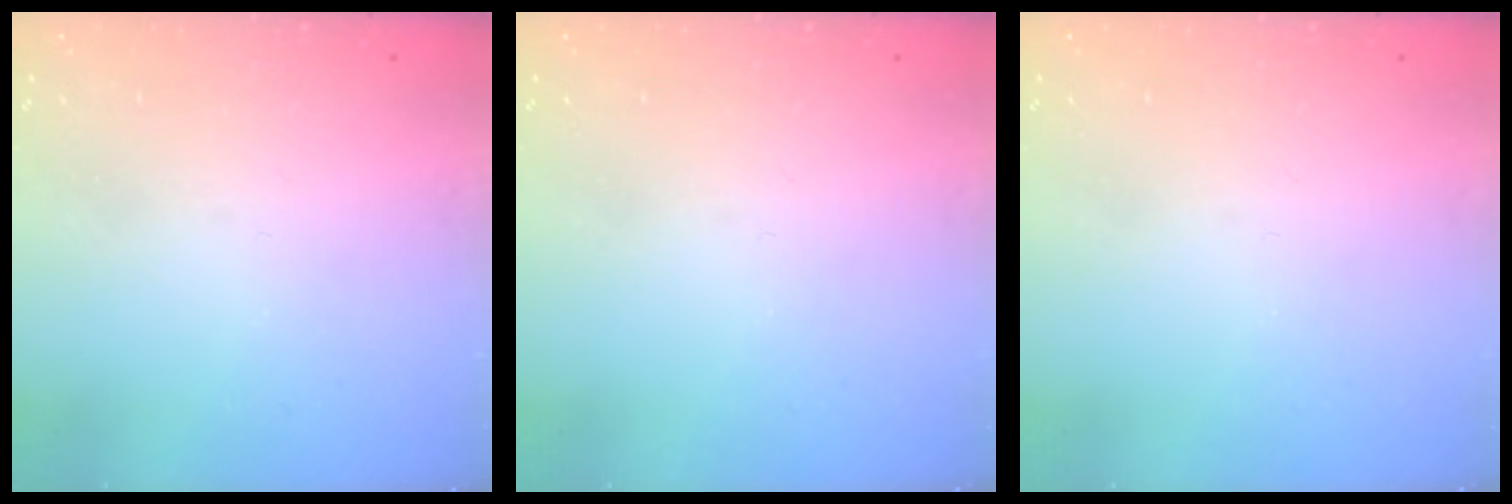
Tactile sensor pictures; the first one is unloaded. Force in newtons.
{"total": 0.0}
{"total": 0.0}